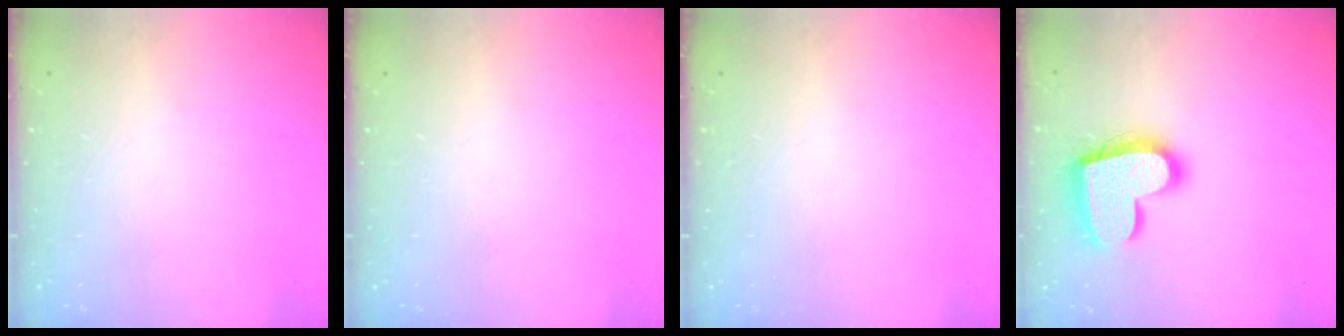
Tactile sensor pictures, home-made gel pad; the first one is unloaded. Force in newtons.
{"total": 0.0}
{"total": 0.0}
{"total": 18.0, "press": 18.0, "slide": 1.1}